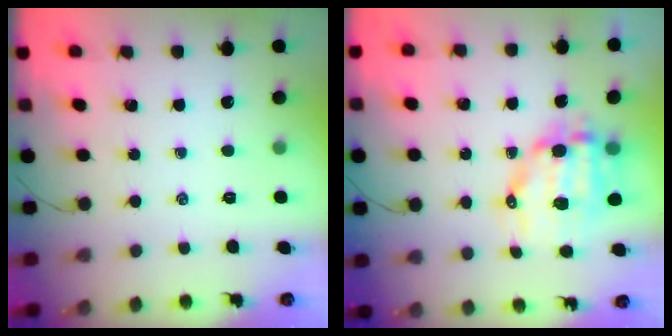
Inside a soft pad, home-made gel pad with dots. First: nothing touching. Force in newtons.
{"total": 11.7, "press": 11.4, "slide": 2.4}